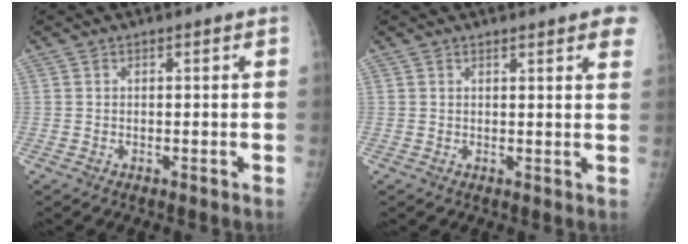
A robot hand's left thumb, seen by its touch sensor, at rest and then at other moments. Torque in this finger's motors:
{"motor_torque": [0.02, 0.18, -0.01, -0.17, 0.07]}